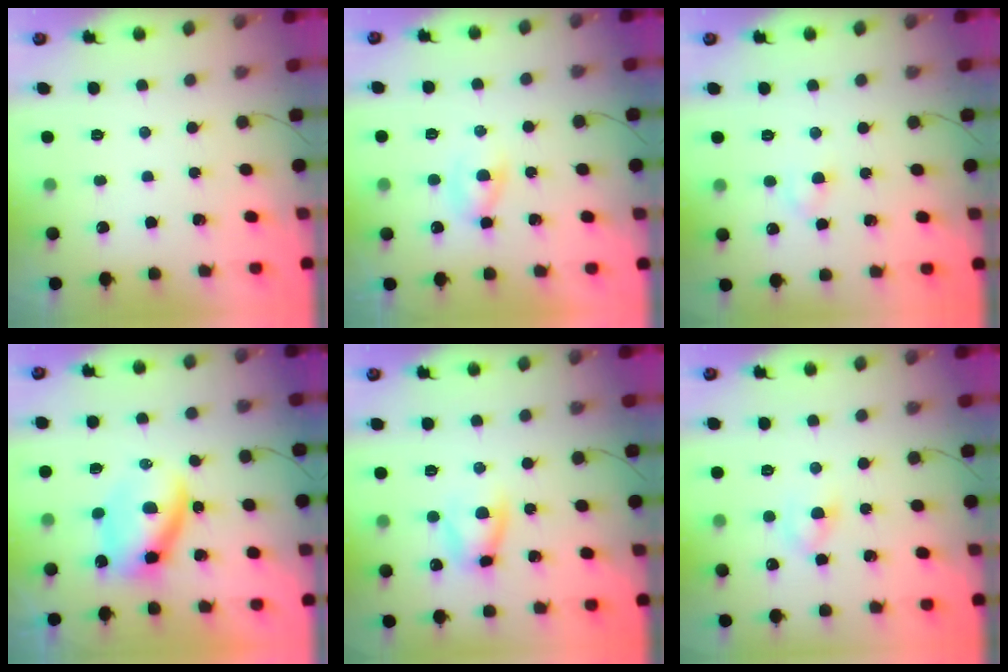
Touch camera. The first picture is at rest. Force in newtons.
{"total": 2.2, "press": 2.0, "slide": 1.1}
{"total": 2.9, "press": 2.7, "slide": 1.1}
{"total": 6.5, "press": 6.5, "slide": 0.7}
{"total": 6.8, "press": 6.8, "slide": 1.0}
{"total": 3.3, "press": 3.1, "slide": 1.1}